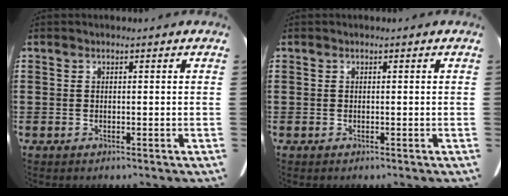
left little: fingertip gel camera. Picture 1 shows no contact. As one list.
[{"total": 0.0}]